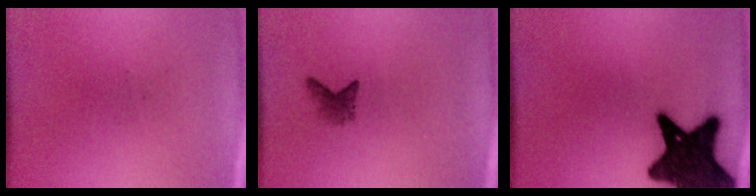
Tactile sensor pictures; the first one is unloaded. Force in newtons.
{"total": 1.8}
{"total": 15.3}